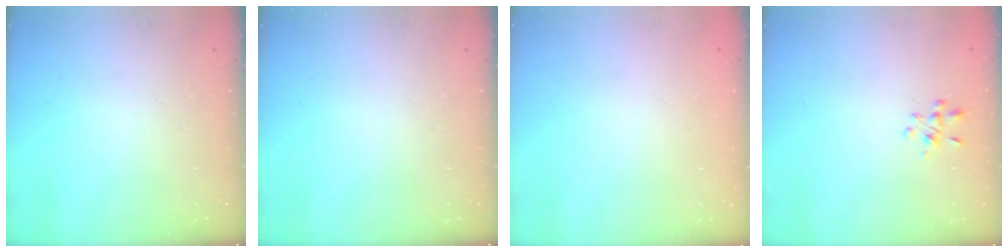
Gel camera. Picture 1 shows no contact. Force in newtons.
{"total": 0.0}
{"total": 1.8, "press": 1.8, "slide": 0.2}
{"total": 3.4, "press": 3.2, "slide": 1.1}